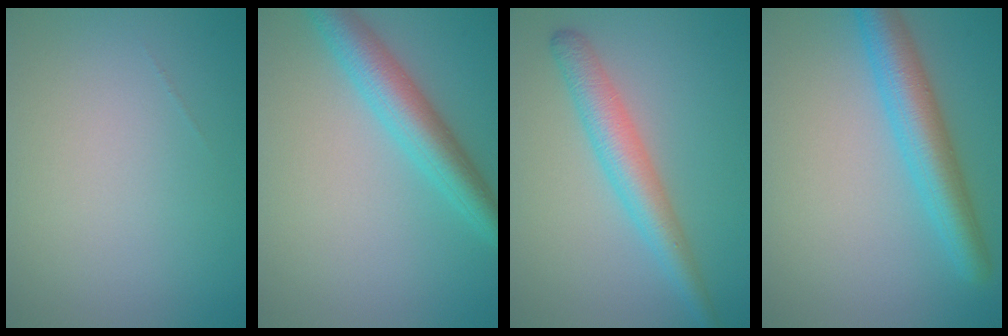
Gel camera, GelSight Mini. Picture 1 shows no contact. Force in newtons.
{"total": 5.0, "press": 5.0, "slide": 0.2}
{"total": 4.2, "press": 4.2, "slide": 0.2}
{"total": 5.3, "press": 5.3, "slide": 0.1}